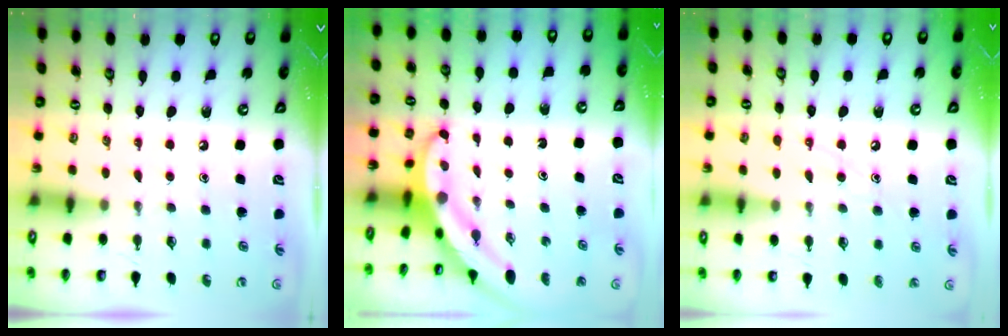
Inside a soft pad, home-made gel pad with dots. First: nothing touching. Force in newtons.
{"total": 4.9, "press": 4.9, "slide": 0.4}
{"total": 7.5, "press": 7.4, "slide": 0.6}